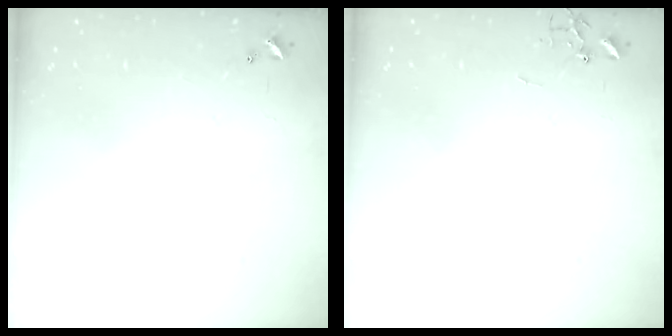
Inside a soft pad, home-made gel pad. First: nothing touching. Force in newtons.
{"total": 0.0}